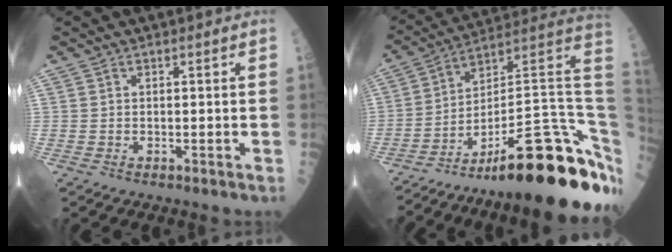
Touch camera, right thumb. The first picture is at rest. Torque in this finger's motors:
{"motor_torque": [3.57, 1.39, 1.63, -1.14, 0.54]}